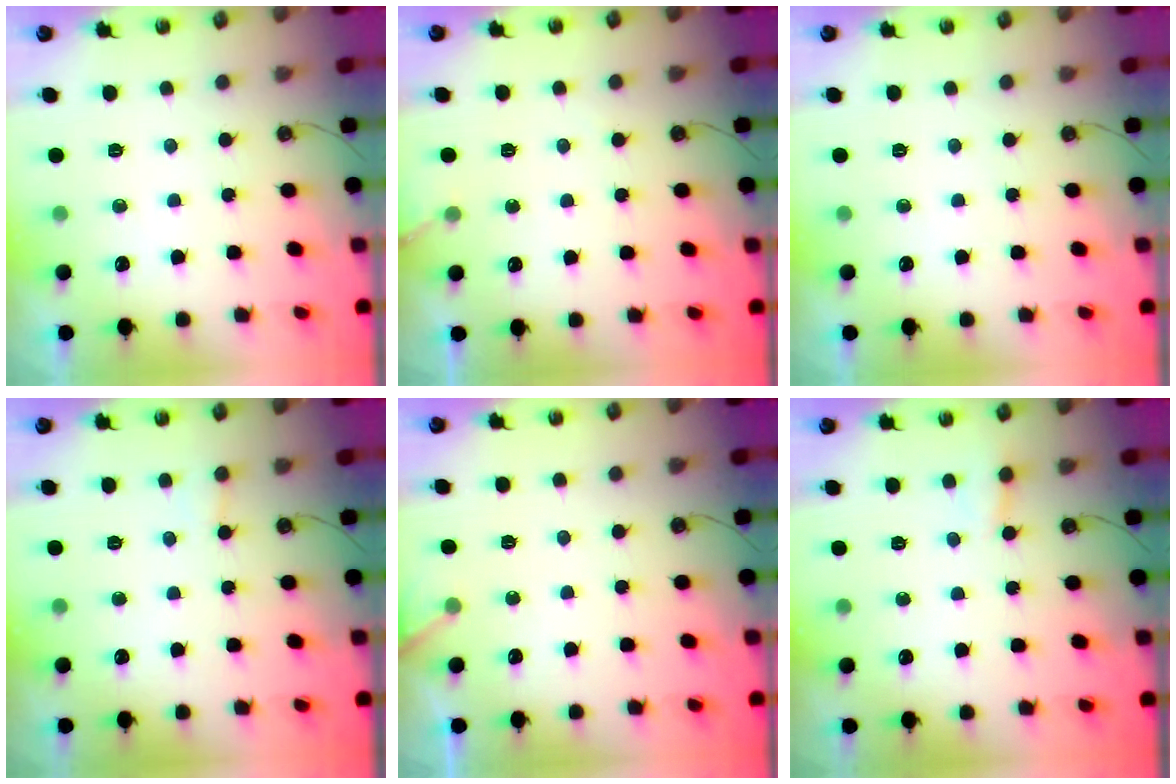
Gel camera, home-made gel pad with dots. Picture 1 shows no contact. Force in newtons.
{"total": 4.3, "press": 4.3, "slide": 0.2}
{"total": 0.0}
{"total": 3.4, "press": 3.4, "slide": 0.2}
{"total": 2.7, "press": 2.7, "slide": 0.2}
{"total": 3.7, "press": 3.6, "slide": 0.5}